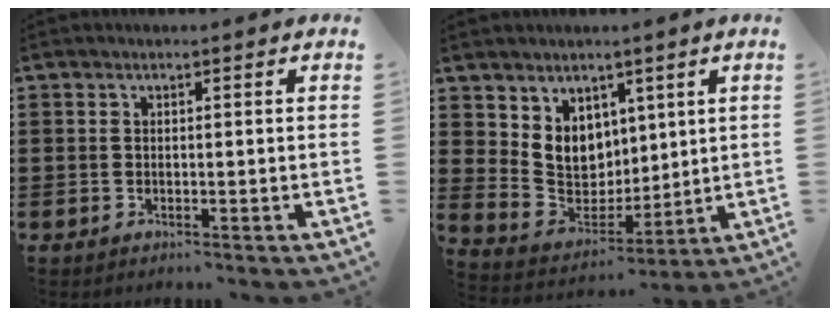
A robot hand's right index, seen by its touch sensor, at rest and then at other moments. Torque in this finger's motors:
{"motor_torque": [0.01, 0.82, 0.04, 0.00]}